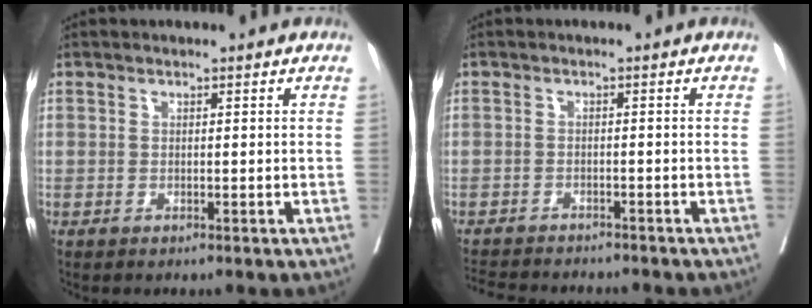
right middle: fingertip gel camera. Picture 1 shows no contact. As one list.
[{"total": 9.3, "force": [-8.7, 1.7, 2.8], "torque": [-0.046, -0.004, -0.123]}]